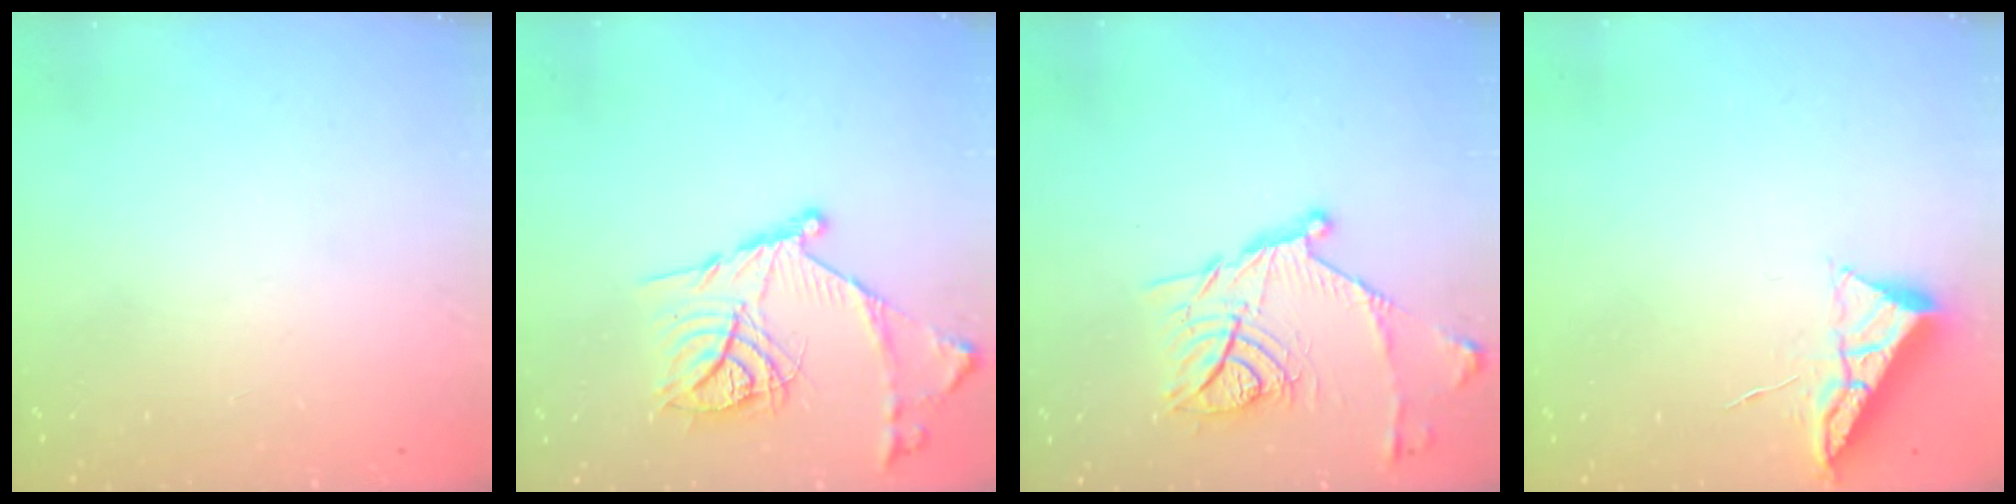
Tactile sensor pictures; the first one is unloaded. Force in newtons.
{"total": 18.4, "press": 18.4, "slide": 1.3}
{"total": 15.9, "press": 15.9, "slide": 0.3}
{"total": 6.6, "press": 6.6, "slide": 0.7}